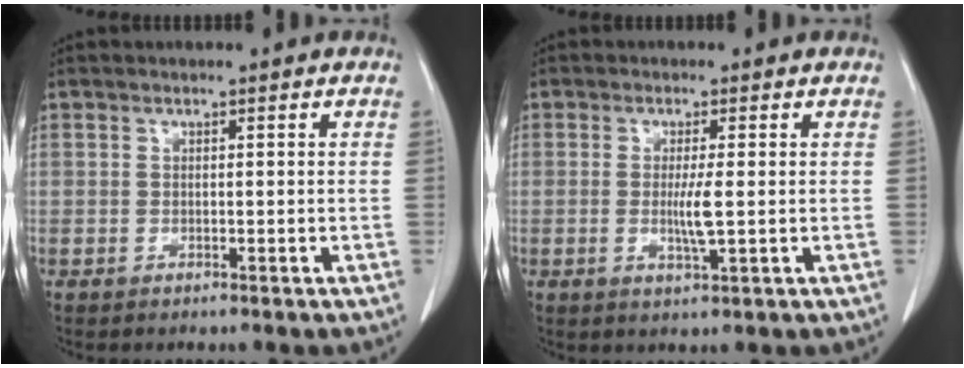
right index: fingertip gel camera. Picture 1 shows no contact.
{"total": 3.6, "force": [-0.2, 0.3, 3.5], "torque": [-0.070, -0.005, -0.001]}